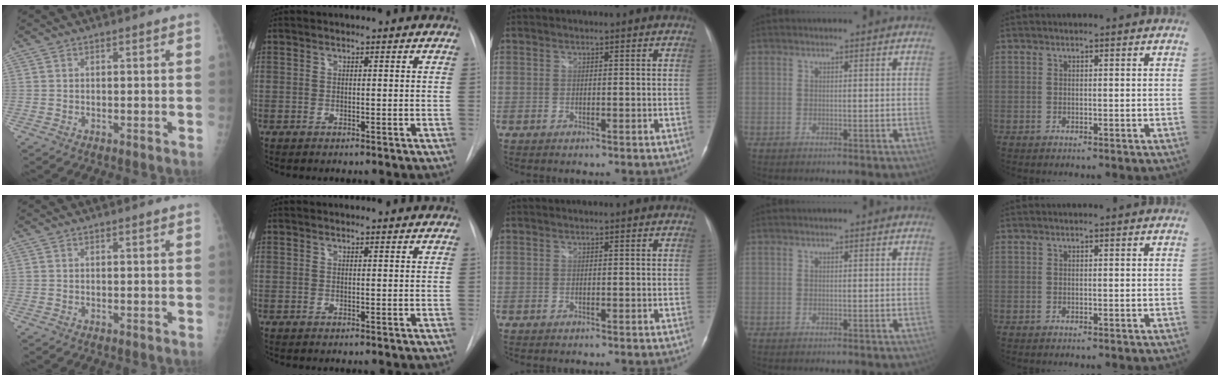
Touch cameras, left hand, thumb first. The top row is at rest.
{"thumb": {"total": 0.5, "force": [0.4, 0.0, 0.3], "torque": [-0.007, -0.001, 0.008]}, "index": {"total": 1.4, "force": [1.4, -0.1, 0.1], "torque": [-0.008, -0.001, 0.012]}}